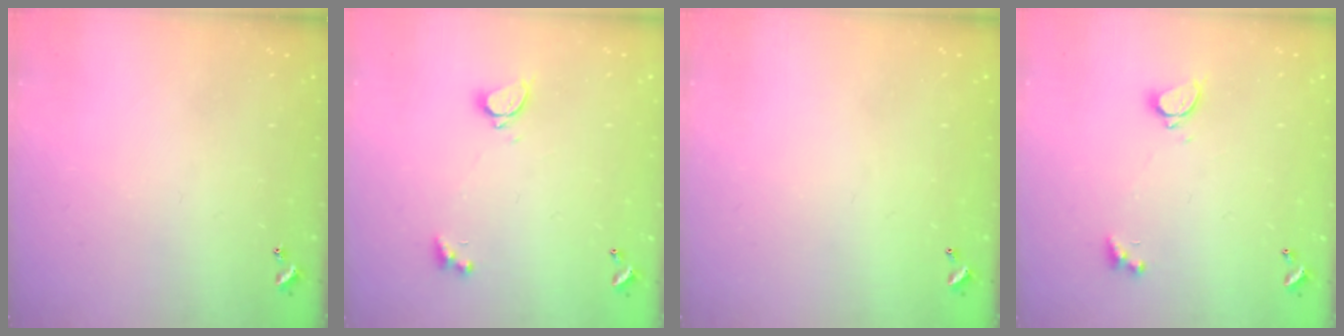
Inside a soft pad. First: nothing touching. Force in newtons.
{"total": 2.3, "press": 2.2, "slide": 0.7}
{"total": 2.8, "press": 2.8, "slide": 0.1}
{"total": 2.3, "press": 2.2, "slide": 0.7}